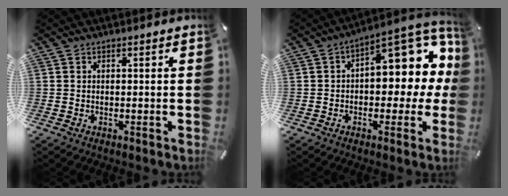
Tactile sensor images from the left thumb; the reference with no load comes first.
{"total": 13.2, "force": [4.6, 7.2, 10.0], "torque": [-0.120, -0.041, 0.076]}